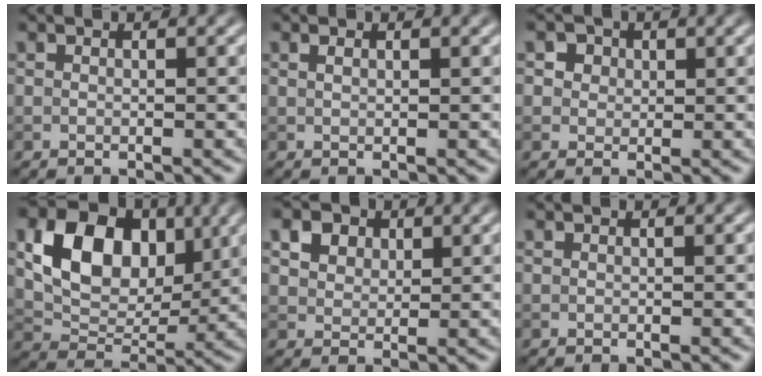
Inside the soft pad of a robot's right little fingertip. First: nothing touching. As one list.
[{"total": 0.6, "force": [0.4, 0.2, 0.4], "torque": [-0.010, 0.002, 0.009]}, {"total": 3.9, "force": [2.1, 2.8, 1.6], "torque": [-0.027, 0.011, 0.019]}, {"total": 9.2, "force": [2.7, 6.5, 5.9], "torque": [-0.105, -0.005, 0.051]}, {"total": 6.9, "force": [4.0, 4.6, 3.3], "torque": [-0.078, 0.014, 0.062]}, {"total": 0.0}]